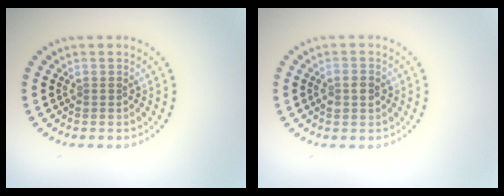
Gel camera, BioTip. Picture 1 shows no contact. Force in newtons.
{"total": 1.4, "press": 1.4, "slide": 0.4}